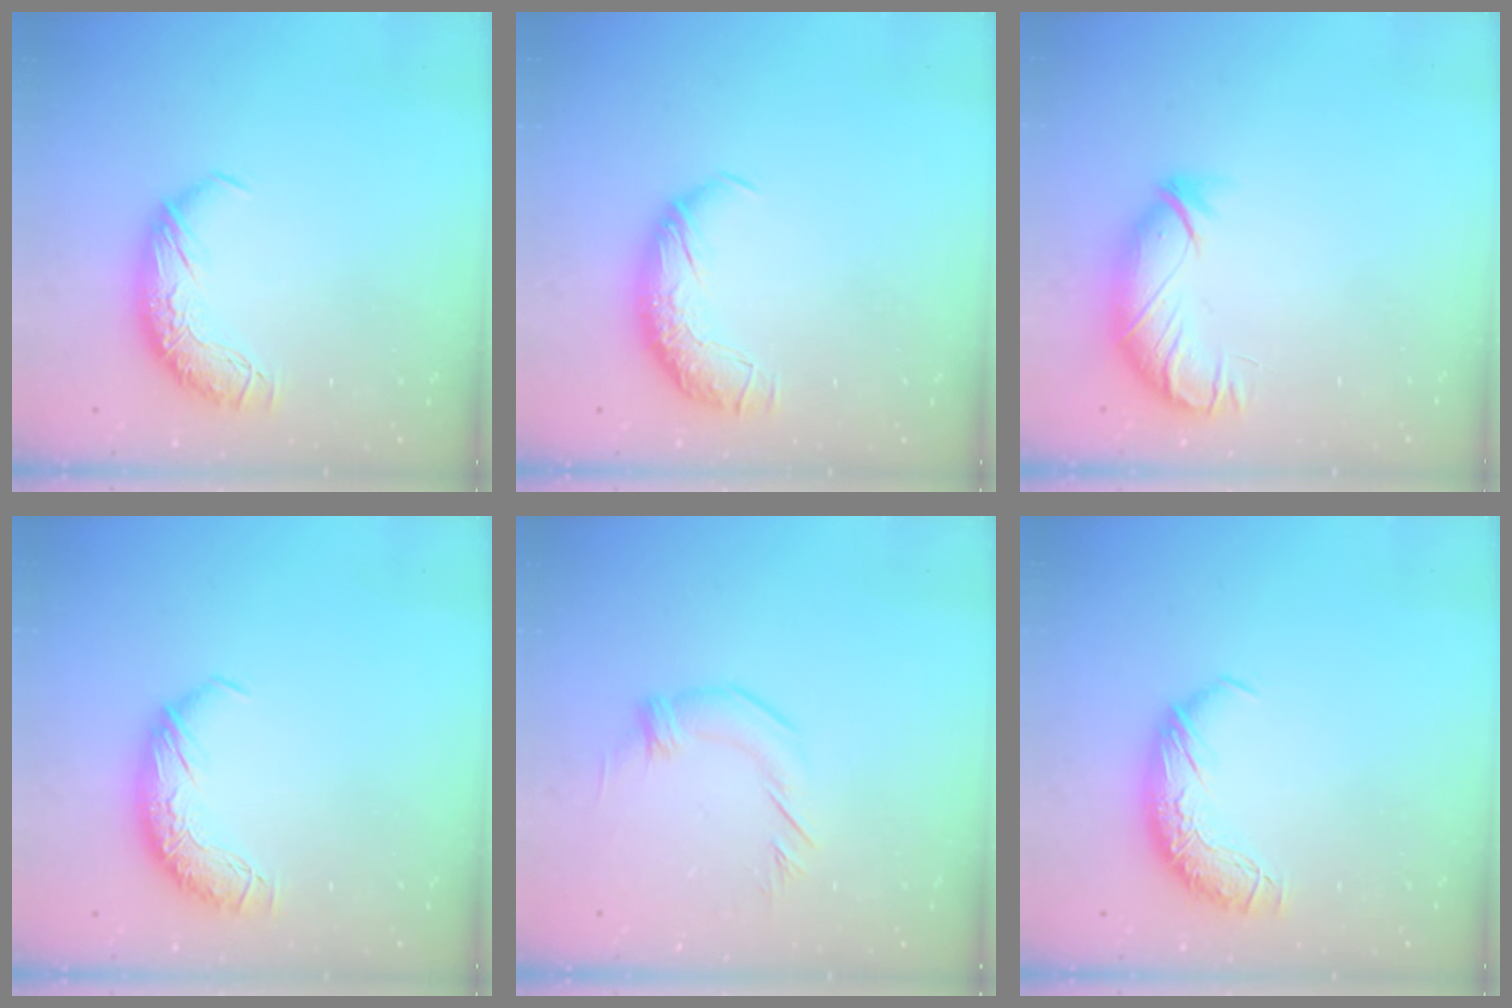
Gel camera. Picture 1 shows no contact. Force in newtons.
{"total": 1.7, "press": 0.6, "slide": 1.6}
{"total": 3.7, "press": 3.1, "slide": 2.0}
{"total": 0.0}
{"total": 2.8, "press": 2.8, "slide": 0.2}
{"total": 0.0}